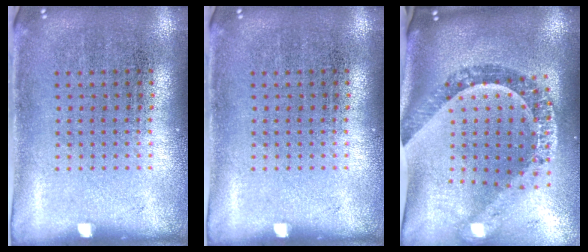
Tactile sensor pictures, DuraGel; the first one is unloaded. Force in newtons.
{"total": 0.0}
{"total": 2.0, "press": 1.8, "slide": 0.9}